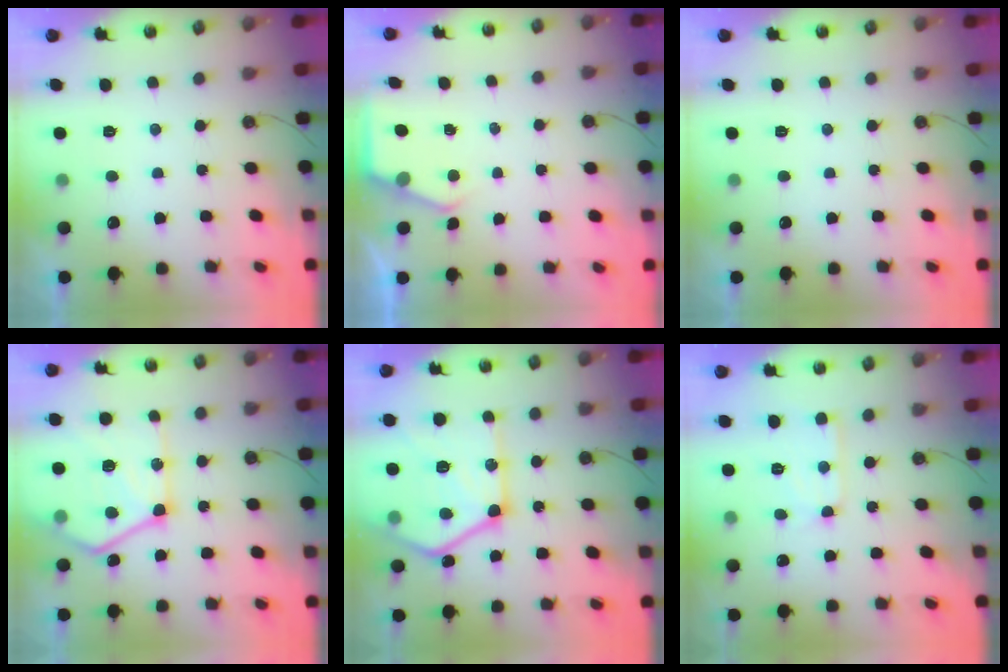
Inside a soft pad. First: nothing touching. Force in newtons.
{"total": 2.9, "press": 2.9, "slide": 0.5}
{"total": 0.0}
{"total": 22.1, "press": 21.9, "slide": 2.3}
{"total": 26.3, "press": 26.2, "slide": 2.8}
{"total": 9.1, "press": 9.0, "slide": 1.0}